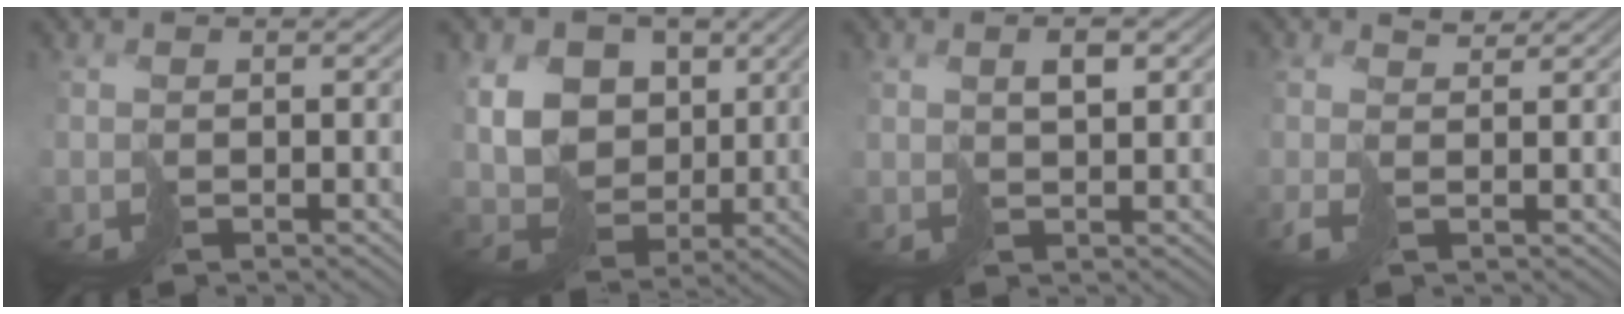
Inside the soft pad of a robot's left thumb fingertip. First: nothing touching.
{"total": 11.1, "force": [3.3, 8.9, 5.7], "torque": [-0.153, 0.012, 0.065]}
{"total": 2.2, "force": [1.4, 0.5, 1.6], "torque": [-0.026, 0.004, 0.030]}
{"total": 2.4, "force": [0.3, 0.9, 2.2], "torque": [-0.061, 0.005, 0.001]}